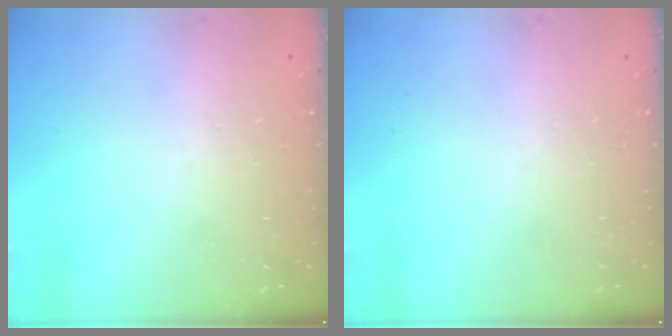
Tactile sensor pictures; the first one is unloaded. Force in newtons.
{"total": 0.0}